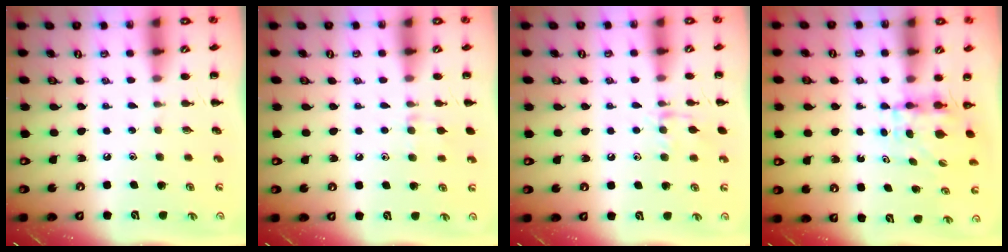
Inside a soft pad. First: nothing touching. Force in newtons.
{"total": 7.4, "press": 6.9, "slide": 2.5}
{"total": 8.3, "press": 8.3, "slide": 0.8}
{"total": 4.2, "press": 4.2, "slide": 0.1}